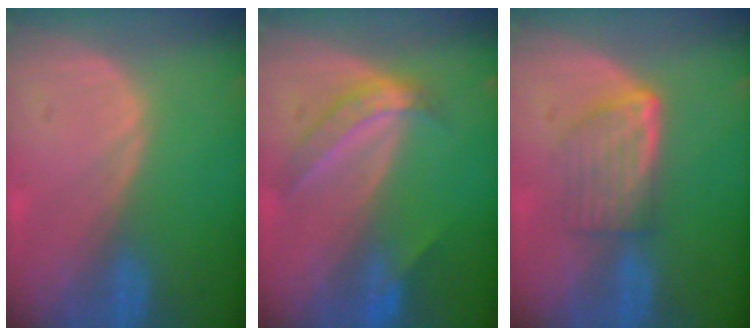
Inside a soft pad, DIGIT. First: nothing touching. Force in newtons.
{"total": 5.7, "press": 4.8, "slide": 3.1}
{"total": 5.8, "press": 5.3, "slide": 2.4}